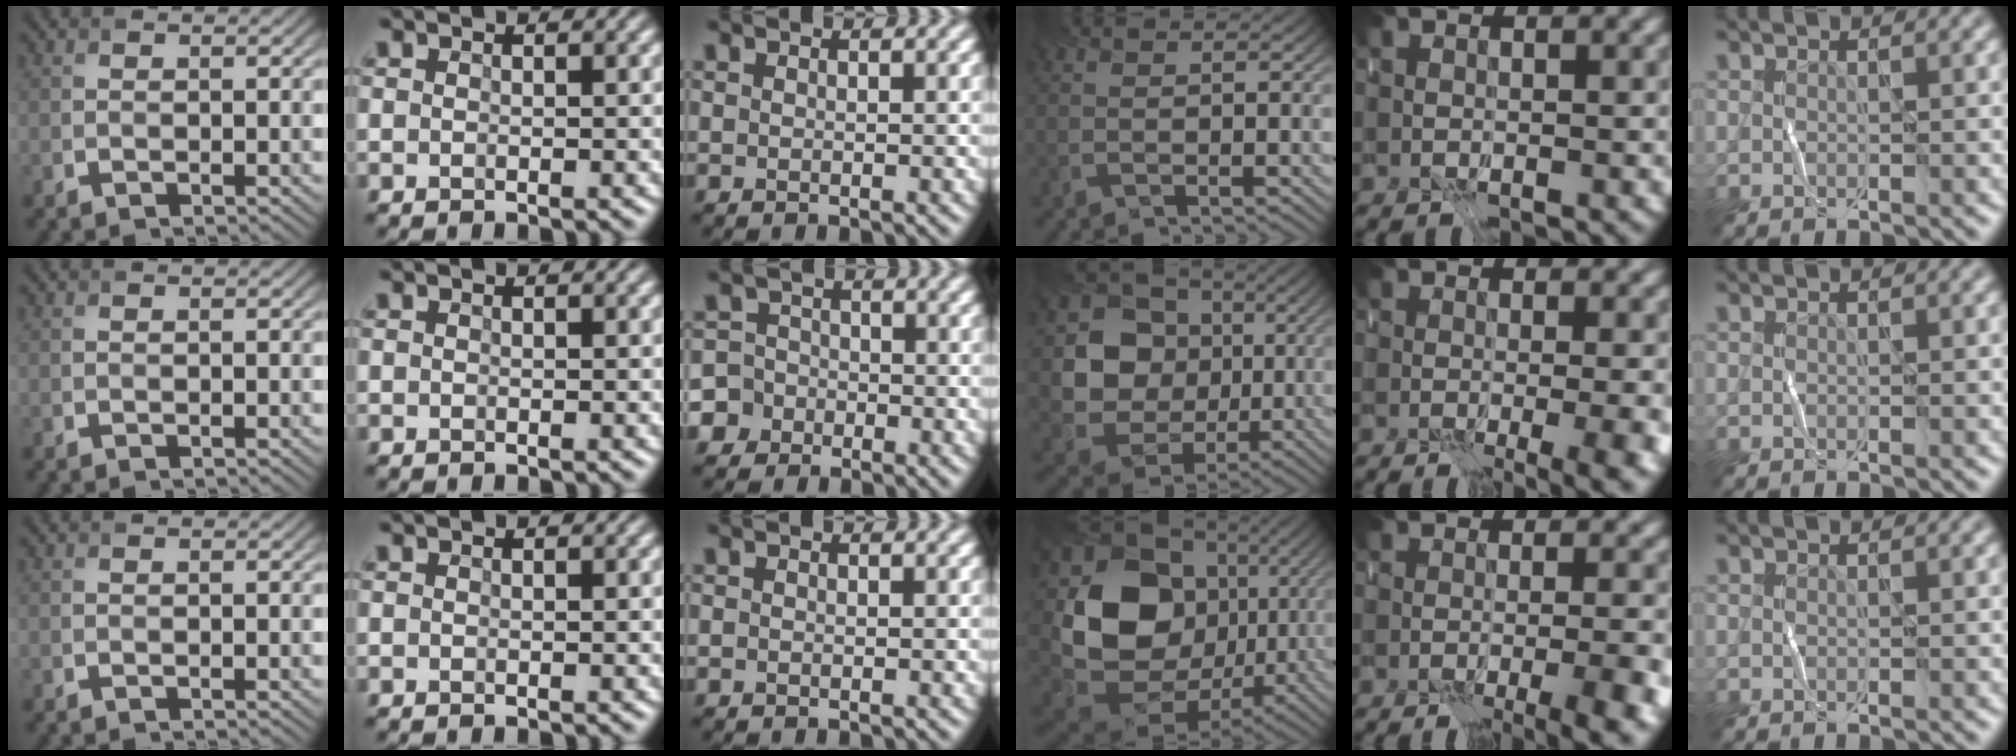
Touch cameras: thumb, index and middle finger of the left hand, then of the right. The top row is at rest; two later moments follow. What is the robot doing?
{"motion": "fold", "object": "receipt paper"}